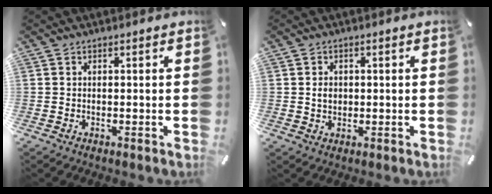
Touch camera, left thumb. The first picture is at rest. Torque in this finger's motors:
{"motor_torque": [0.08, 0.02, 0.06, 0.05, 0.00]}